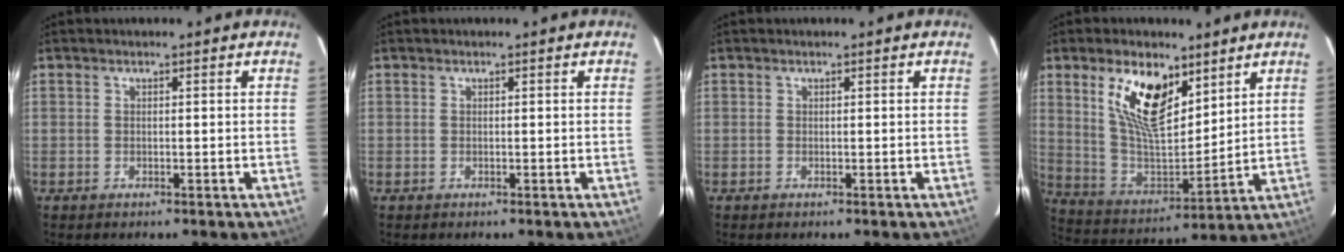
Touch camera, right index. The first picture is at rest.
{"total": 0.0}
{"total": 0.0}
{"total": 15.5, "force": [8.3, 7.1, 11.0], "torque": [-0.209, 0.001, 0.168]}